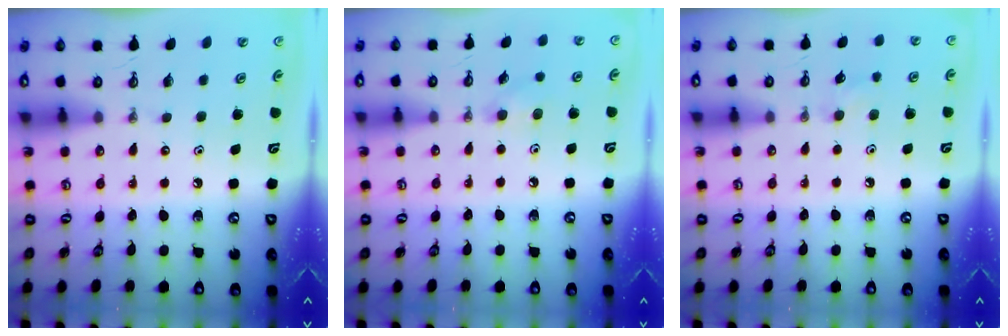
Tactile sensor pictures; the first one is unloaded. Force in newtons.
{"total": 6.4, "press": 6.3, "slide": 1.6}
{"total": 6.6, "press": 6.2, "slide": 2.2}